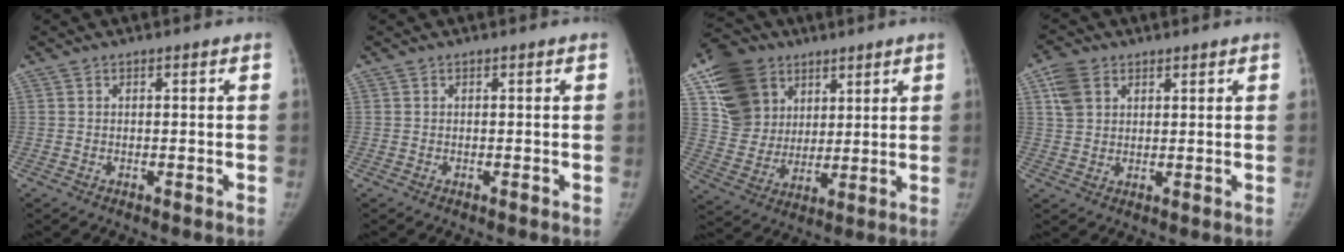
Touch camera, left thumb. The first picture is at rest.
{"total": 0.0}
{"total": 16.2, "force": [7.6, 12.9, 6.1], "torque": [-0.087, -0.013, 0.146]}
{"total": 5.9, "force": [2.8, 4.3, 2.9], "torque": [-0.043, -0.001, 0.055]}